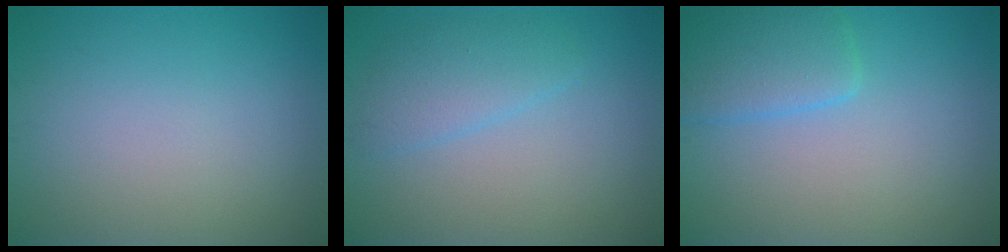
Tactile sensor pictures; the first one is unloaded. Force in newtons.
{"total": 2.7, "press": 2.7, "slide": 0.1}
{"total": 3.6, "press": 3.6, "slide": 0.2}